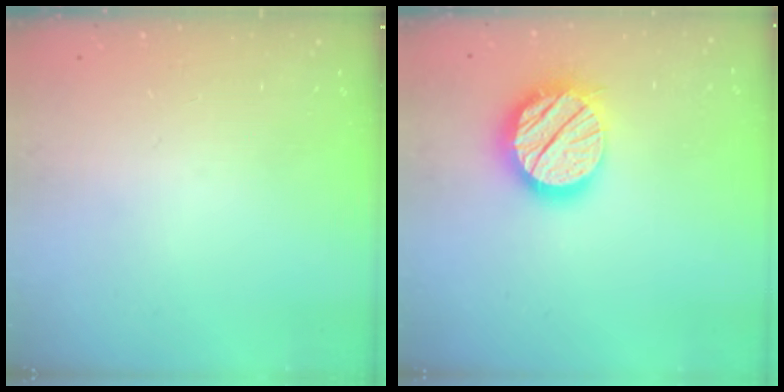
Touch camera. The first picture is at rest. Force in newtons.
{"total": 17.7, "press": 17.7, "slide": 0.8}